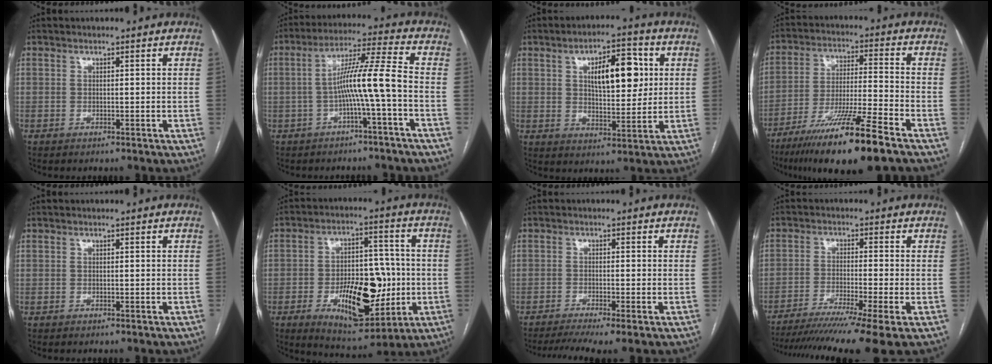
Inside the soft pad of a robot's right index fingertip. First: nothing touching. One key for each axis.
{"total": 7.5, "fx": -1.9, "fy": -0.2, "fz": 7.3, "tx": -0.132, "ty": 0.021, "tz": -0.033}
{"total": 10.8, "fx": 3.0, "fy": 4.2, "fz": 9.5, "tx": -0.146, "ty": 0.015, "tz": 0.050}
{"total": 15.9, "fx": -10.6, "fy": -0.4, "fz": 11.9, "tx": -0.219, "ty": -0.041, "tz": -0.187}
{"total": 0.0}
{"total": 15.6, "fx": -3.7, "fy": 6.9, "fz": 13.6, "tx": -0.216, "ty": 0.008, "tz": -0.043}
{"total": 6.2, "fx": -4.5, "fy": -0.1, "fz": 4.3, "tx": -0.067, "ty": -0.008, "tz": -0.074}
{"total": 14.7, "fx": -11.2, "fy": -1.6, "fz": 9.4, "tx": -0.136, "ty": -0.038, "tz": -0.177}